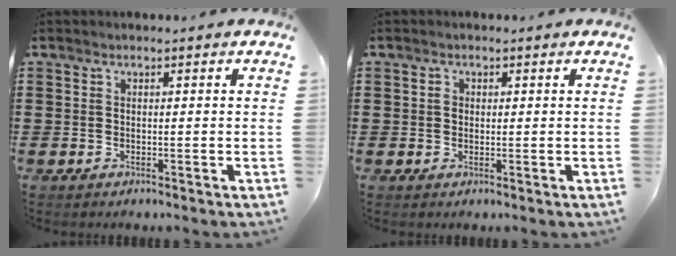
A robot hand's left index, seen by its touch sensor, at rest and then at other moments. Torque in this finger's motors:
{"motor_torque": [1.06, 1.08, 0.14, 0.03]}